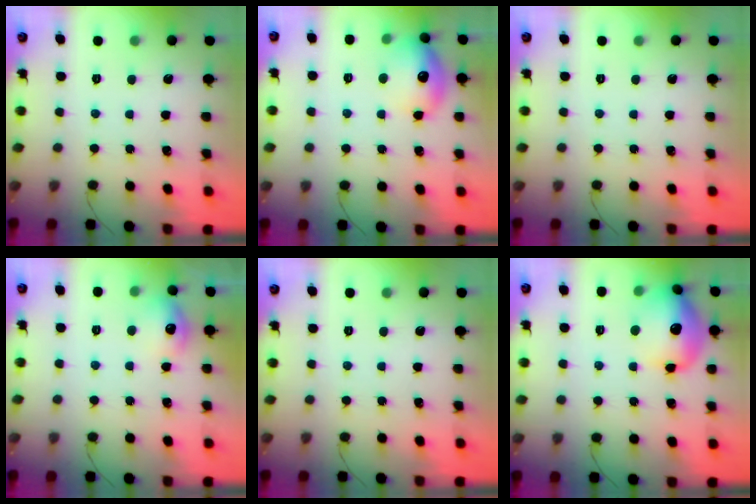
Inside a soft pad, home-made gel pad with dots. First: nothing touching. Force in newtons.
{"total": 14.0, "press": 13.9, "slide": 1.3}
{"total": 0.0}
{"total": 9.3, "press": 9.3, "slide": 0.3}
{"total": 0.0}
{"total": 17.5, "press": 17.3, "slide": 2.1}